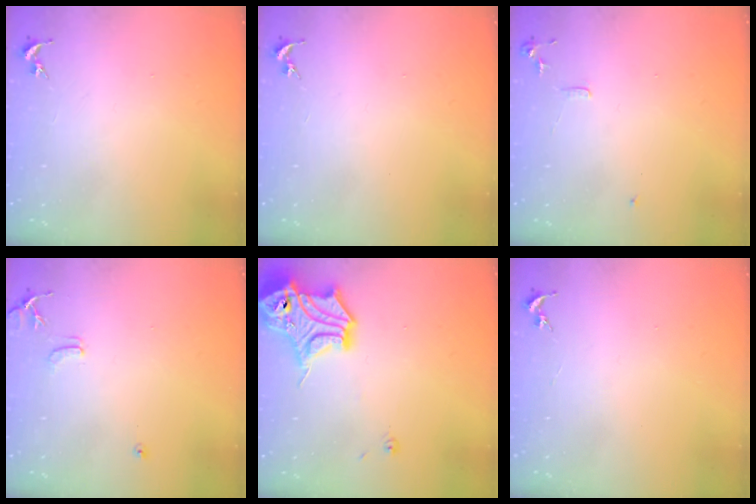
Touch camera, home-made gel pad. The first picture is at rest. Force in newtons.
{"total": 0.0}
{"total": 6.0, "press": 6.0, "slide": 0.7}
{"total": 7.9, "press": 7.9, "slide": 0.7}
{"total": 15.5, "press": 15.4, "slide": 1.8}
{"total": 0.0}